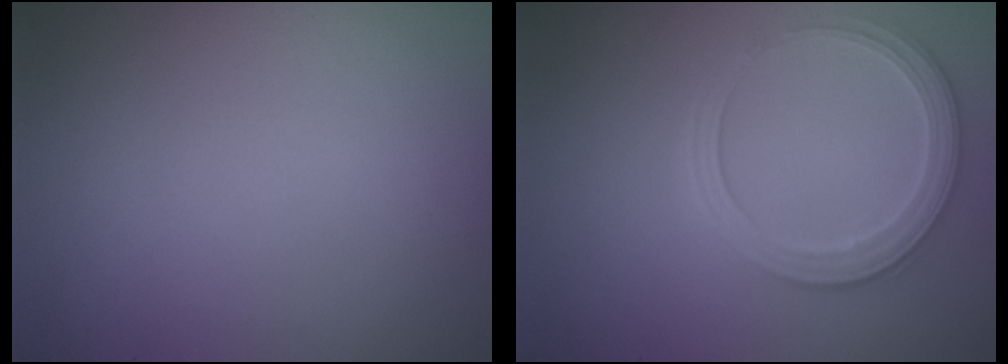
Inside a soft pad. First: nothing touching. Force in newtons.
{"total": 3.0, "press": 2.9, "slide": 0.2}